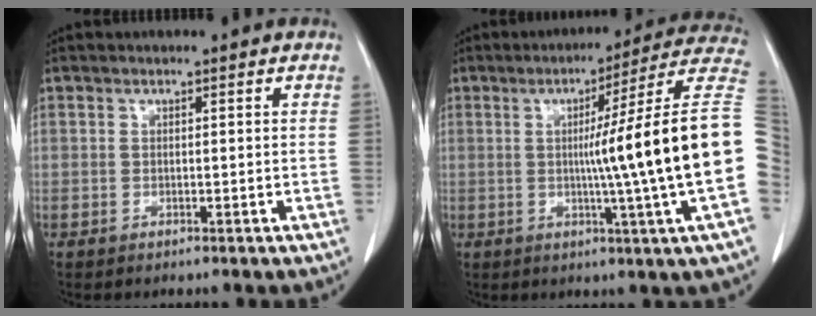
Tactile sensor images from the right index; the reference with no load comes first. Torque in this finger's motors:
{"motor_torque": [2.14, 0.00, 1.05, 0.21]}